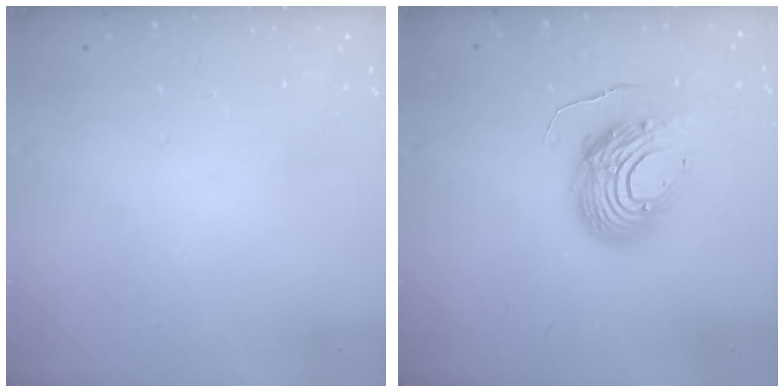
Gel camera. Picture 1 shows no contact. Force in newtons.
{"total": 12.5, "press": 12.4, "slide": 0.9}